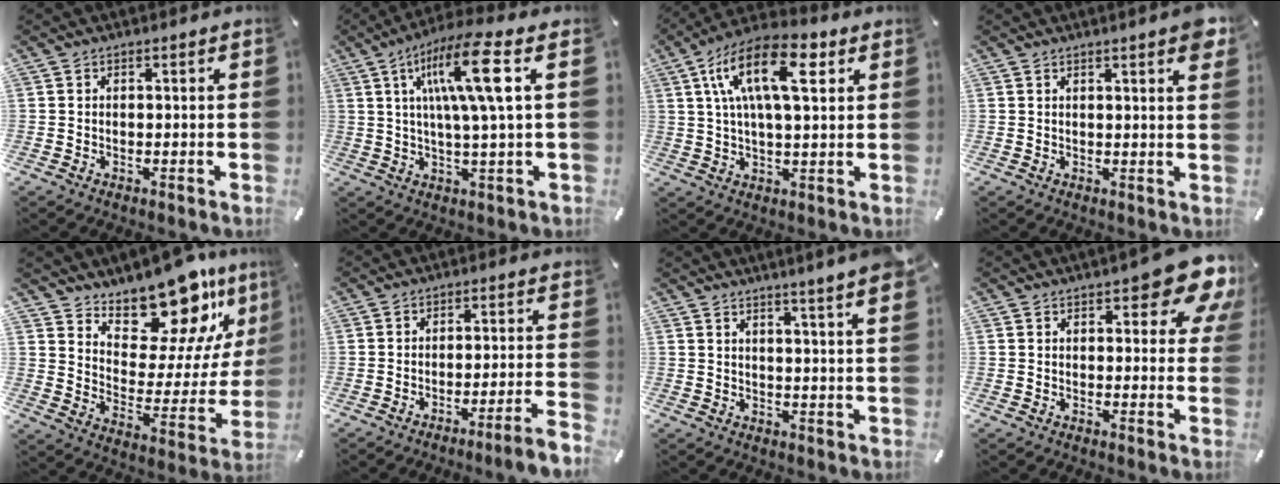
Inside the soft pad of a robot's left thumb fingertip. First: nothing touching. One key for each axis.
{"total": 14.1, "fx": 4.5, "fy": 1.2, "fz": 13.3, "tx": -0.246, "ty": -0.006, "tz": 0.062}
{"total": 15.8, "fx": 5.9, "fy": 6.6, "fz": 13.1, "tx": -0.245, "ty": 0.003, "tz": 0.098}
{"total": 3.5, "fx": 2.1, "fy": 0.5, "fz": 2.8, "tx": -0.041, "ty": -0.012, "tz": 0.033}
{"total": 18.5, "fx": 15.9, "fy": 7.0, "fz": 6.3, "tx": -0.087, "ty": -0.151, "tz": 0.267}
{"total": 6.2, "fx": -2.9, "fy": -0.5, "fz": 5.4, "tx": -0.085, "ty": -0.014, "tz": -0.050}
{"total": 5.8, "fx": 4.4, "fy": -0.6, "fz": 3.7, "tx": -0.060, "ty": -0.035, "tz": 0.070}
{"total": 11.9, "fx": 7.5, "fy": 4.7, "fz": 7.9, "tx": -0.086, "ty": -0.054, "tz": 0.126}